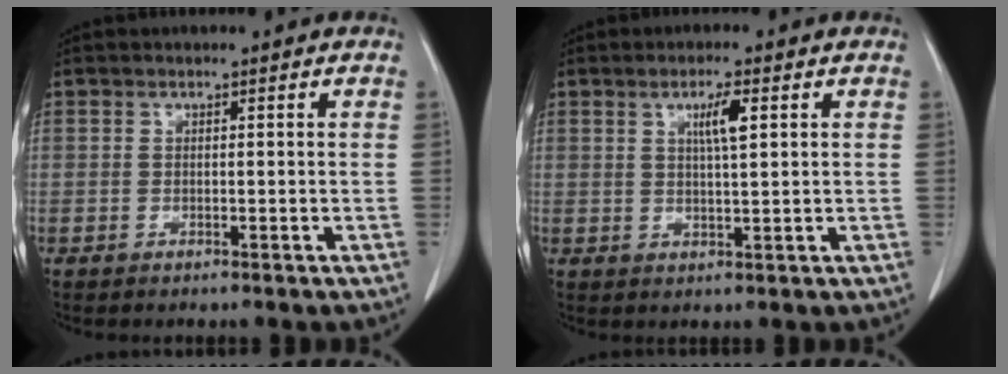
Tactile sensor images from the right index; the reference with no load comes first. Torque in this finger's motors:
{"motor_torque": [0.07, 0.04, 0.06, 0.02]}